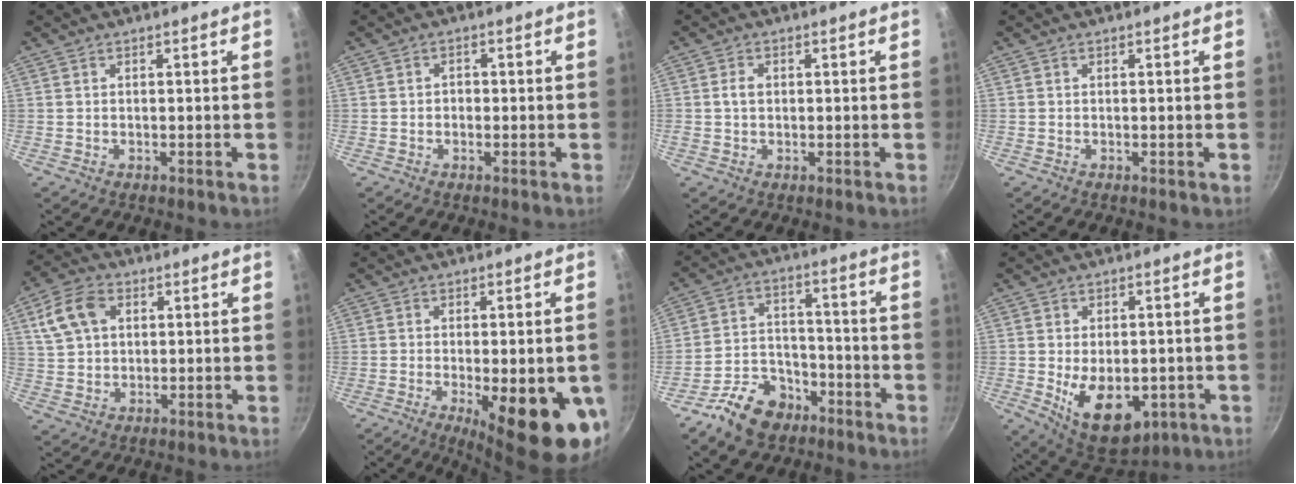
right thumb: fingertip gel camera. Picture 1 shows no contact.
{"total": 1.5, "force": [-0.4, 1.3, 0.7], "torque": [-0.008, 0.006, -0.008]}
{"total": 2.2, "force": [0.2, 1.7, 1.5], "torque": [-0.020, 0.006, 0.002]}
{"total": 0.0}
{"total": 9.7, "force": [3.2, 7.0, 6.0], "torque": [-0.106, 0.010, 0.056]}
{"total": 17.2, "force": [-4.9, 5.0, 15.7], "torque": [-0.185, -0.010, -0.057]}
{"total": 11.1, "force": [-7.3, 7.0, 4.7], "torque": [-0.059, 0.061, -0.127]}
{"total": 13.1, "force": [-3.0, 7.9, 10.0], "torque": [-0.122, -0.008, -0.025]}